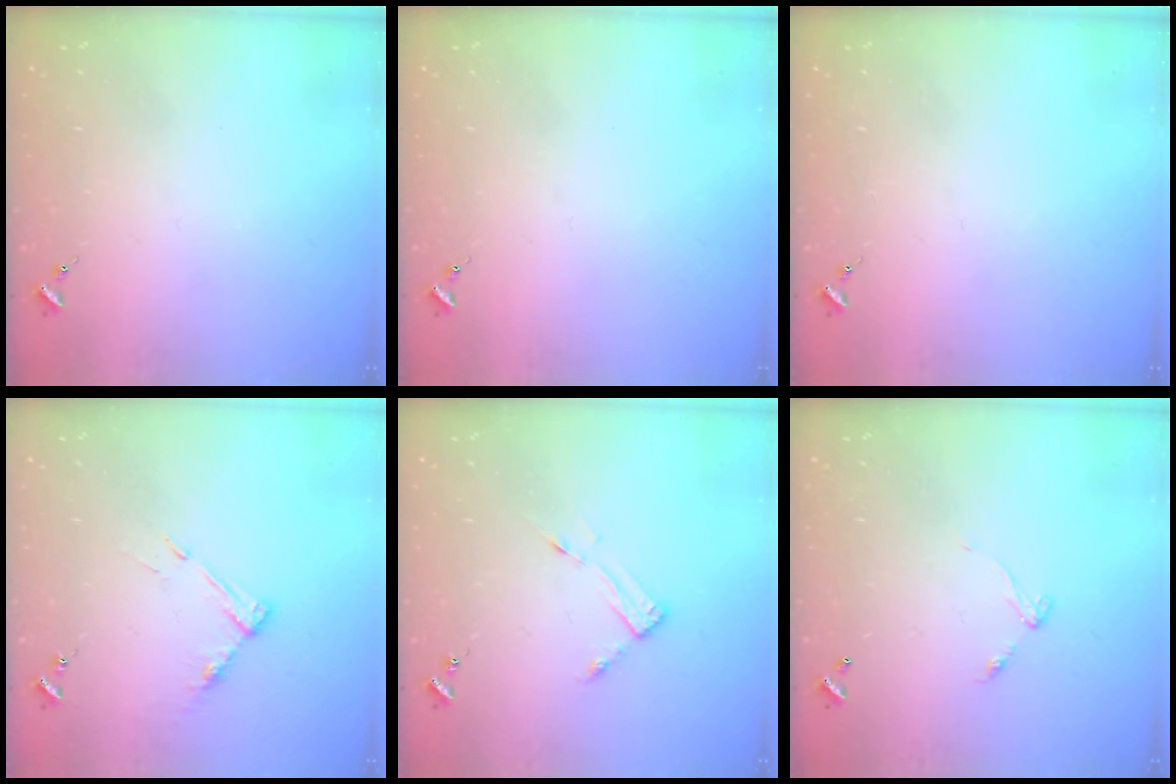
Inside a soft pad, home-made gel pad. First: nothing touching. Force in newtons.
{"total": 0.0}
{"total": 0.0}
{"total": 8.1, "press": 8.1, "slide": 0.6}
{"total": 3.5, "press": 3.5, "slide": 0.4}
{"total": 5.6, "press": 5.6, "slide": 0.5}